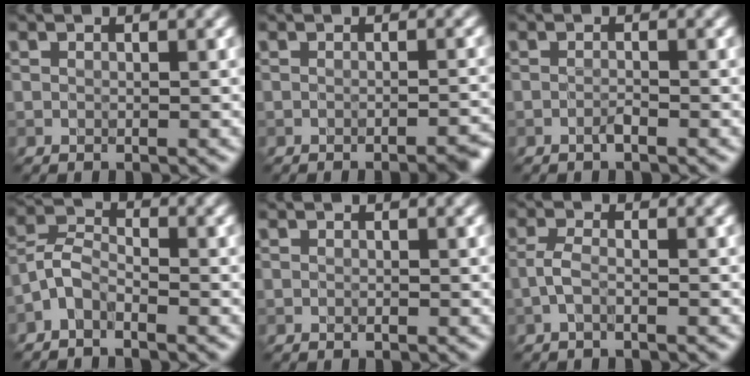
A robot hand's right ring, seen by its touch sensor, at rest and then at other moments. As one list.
[{"total": 2.8, "force": [-1.7, 0.8, 2.1], "torque": [-0.010, 0.008, -0.026]}, {"total": 0.6, "force": [-0.4, 0.1, 0.5], "torque": [-0.011, 0.004, -0.010]}, {"total": 2.5, "force": [-1.9, 0.9, 1.3], "torque": [-0.028, 0.010, -0.049]}, {"total": 0.0}, {"total": 1.4, "force": [-0.6, 0.3, 1.1], "torque": [-0.026, 0.006, -0.019]}]